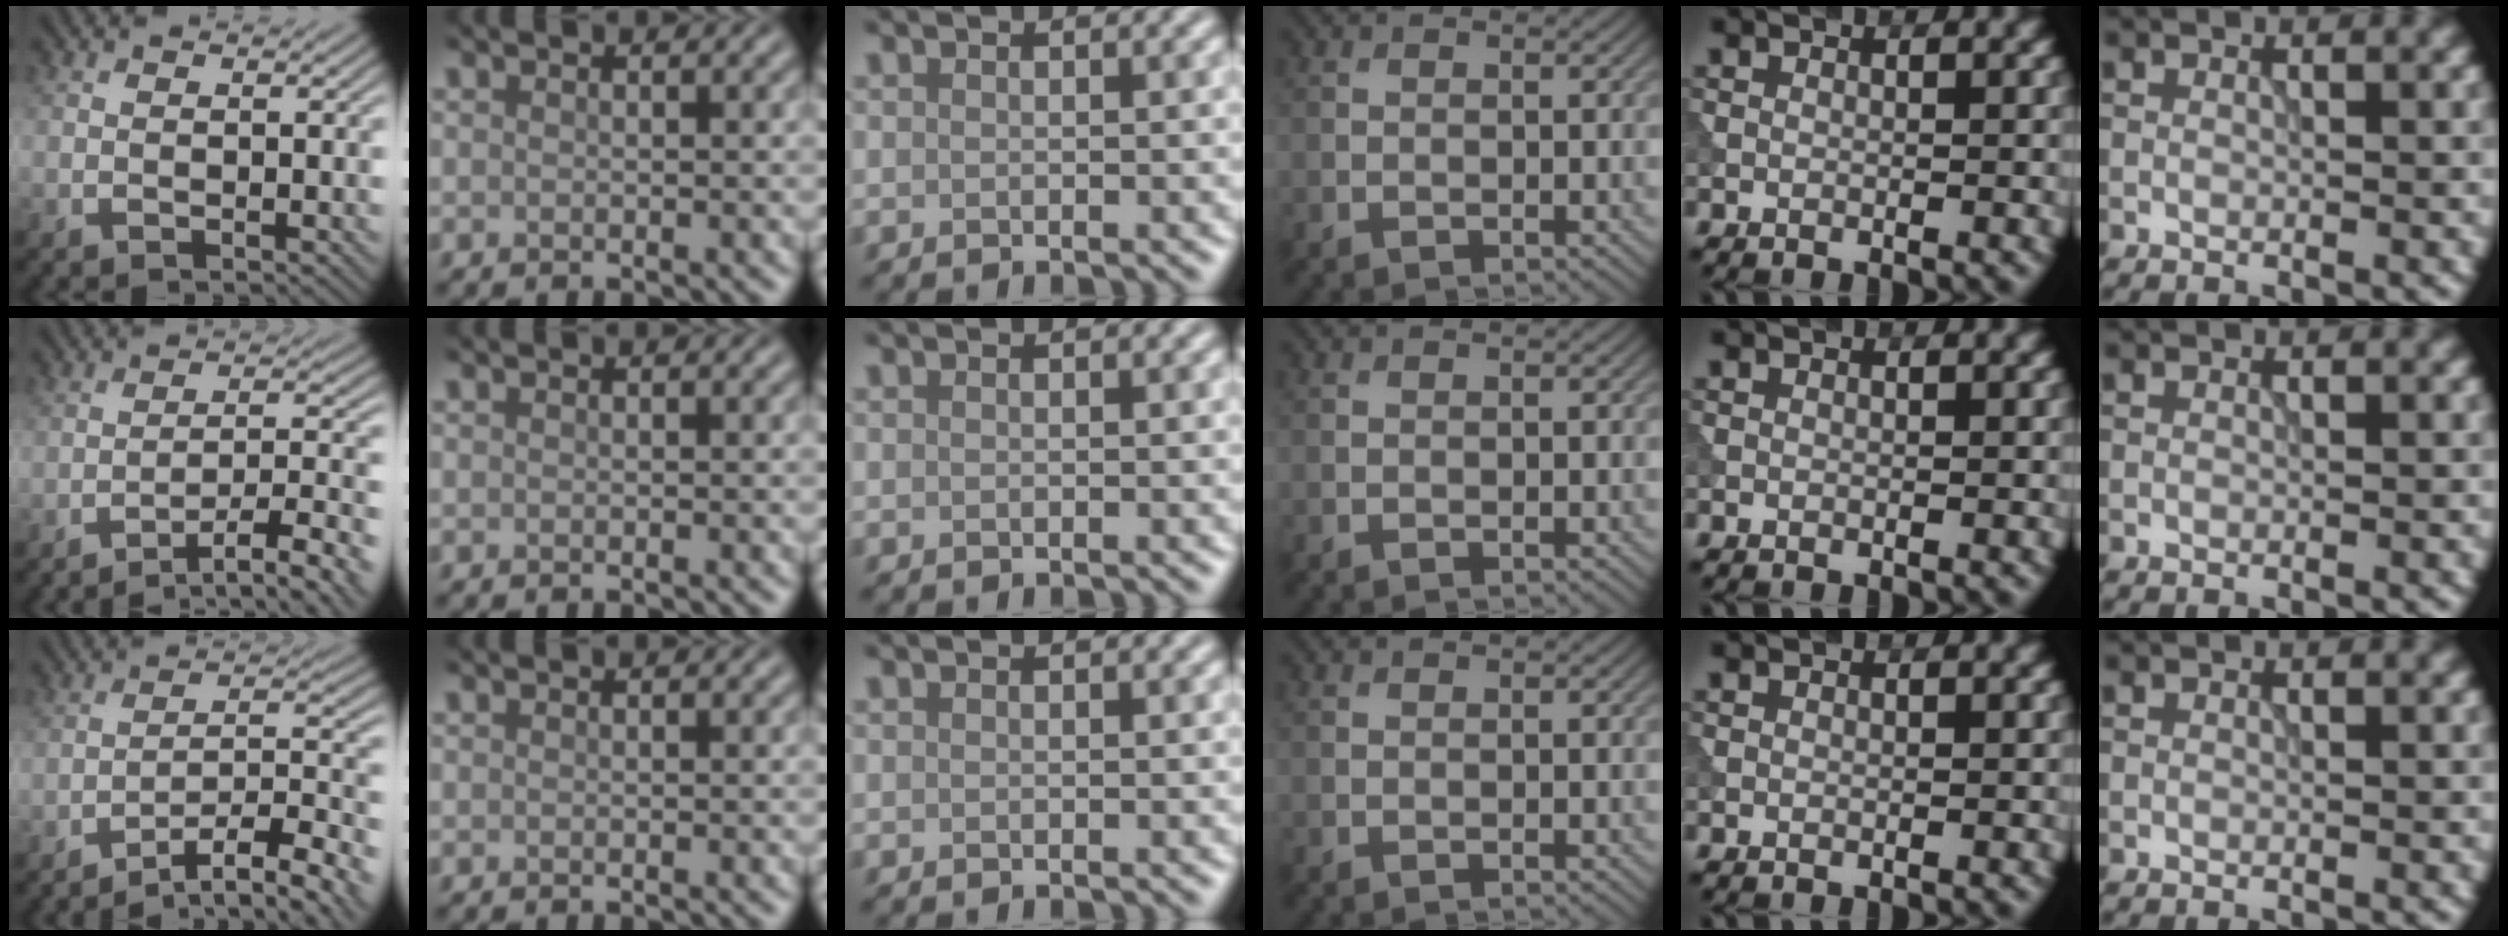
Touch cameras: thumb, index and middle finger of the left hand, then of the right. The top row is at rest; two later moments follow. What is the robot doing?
{"motion": "extract", "object": "tissue"}